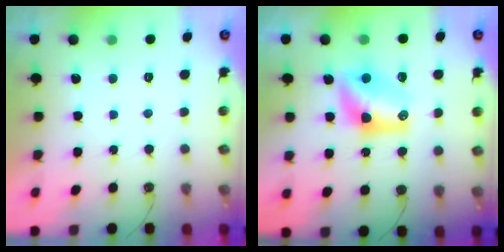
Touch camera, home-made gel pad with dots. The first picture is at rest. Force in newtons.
{"total": 10.9, "press": 10.0, "slide": 4.3}